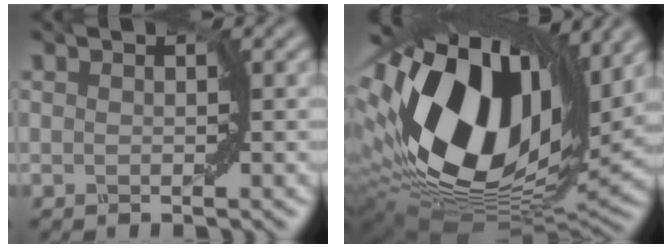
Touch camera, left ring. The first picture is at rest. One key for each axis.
{"total": 18.9, "fx": 5.2, "fy": 10.9, "fz": 14.5, "tx": -0.318, "ty": -0.018, "tz": 0.097}